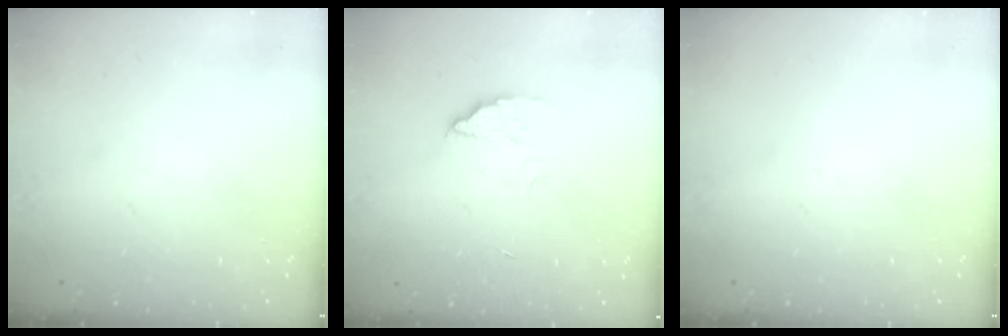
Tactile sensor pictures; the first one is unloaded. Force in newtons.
{"total": 2.2, "press": 2.2, "slide": 0.1}
{"total": 0.0}